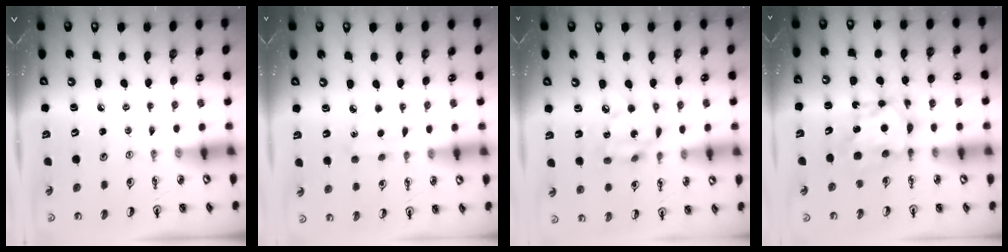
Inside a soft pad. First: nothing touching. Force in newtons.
{"total": 3.7, "press": 3.7, "slide": 0.4}
{"total": 11.8, "press": 11.7, "slide": 1.2}
{"total": 7.2, "press": 7.1, "slide": 0.7}